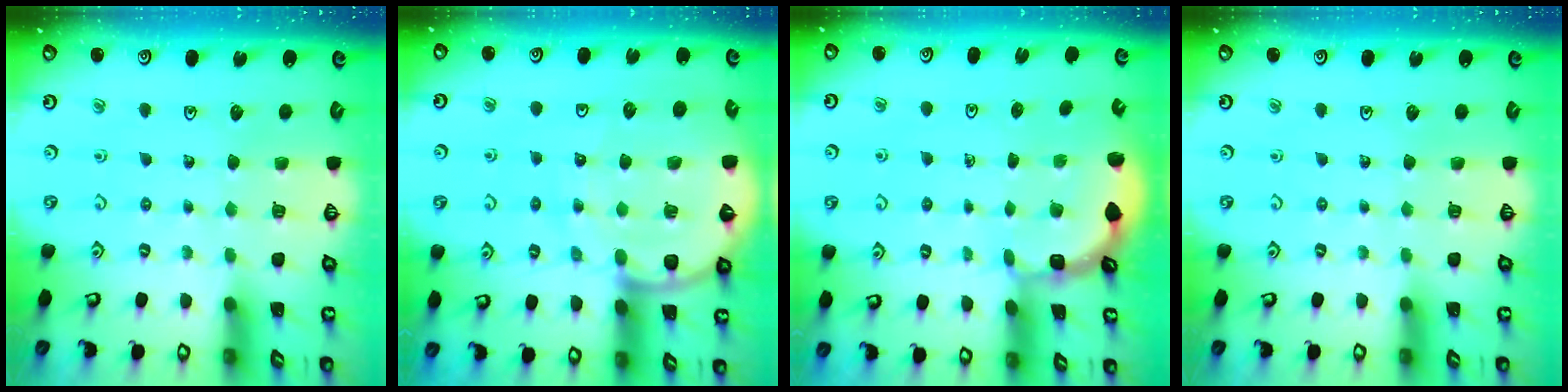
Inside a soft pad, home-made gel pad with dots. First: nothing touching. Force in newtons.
{"total": 11.1, "press": 11.1, "slide": 1.4}
{"total": 1.9, "press": 1.9, "slide": 0.3}
{"total": 0.0}